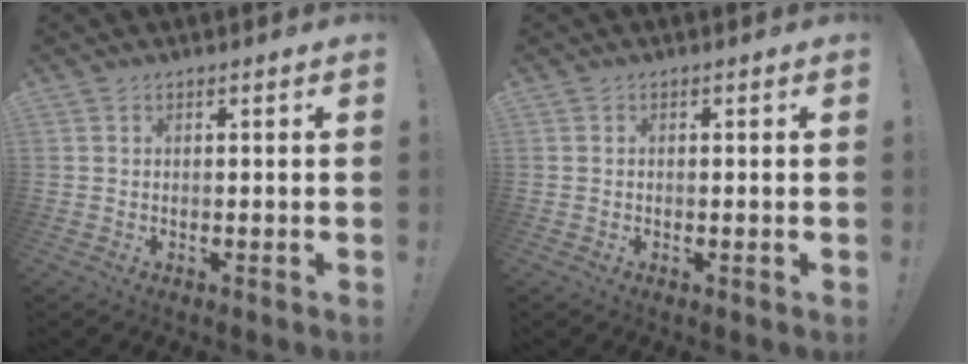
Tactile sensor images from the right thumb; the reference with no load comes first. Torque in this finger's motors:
{"motor_torque": [0.10, -0.02, -0.12, 0.08, 0.09]}